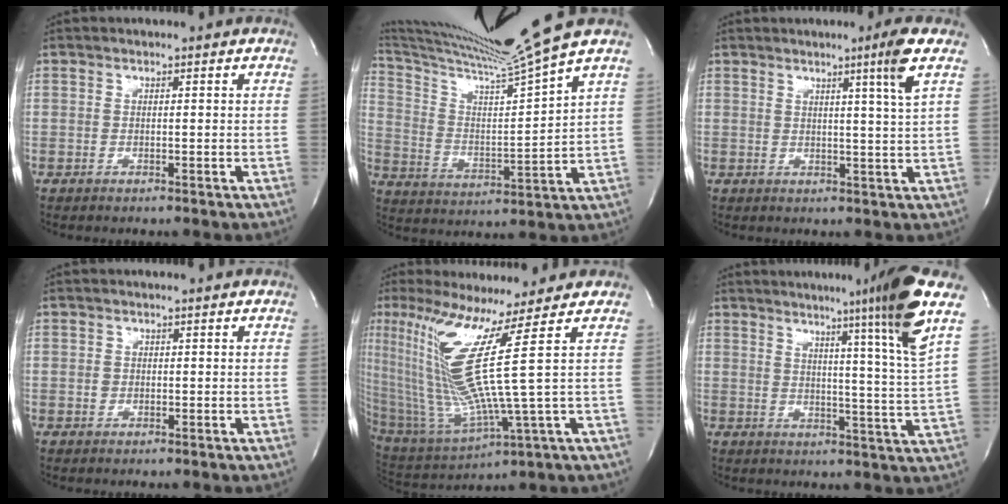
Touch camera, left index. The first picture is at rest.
{"total": 16.2, "force": [13.9, -4.1, 7.3], "torque": [-0.142, -0.051, 0.231]}
{"total": 4.7, "force": [2.2, -1.9, 3.7], "torque": [-0.064, -0.021, 0.038]}
{"total": 0.7, "force": [-0.1, 0.7, 0.2], "torque": [-0.001, 0.001, 0.000]}
{"total": 15.7, "force": [5.4, -2.9, 14.5], "torque": [-0.295, -0.023, 0.105]}
{"total": 12.4, "force": [7.2, -4.1, 9.2], "torque": [-0.137, -0.046, 0.091]}